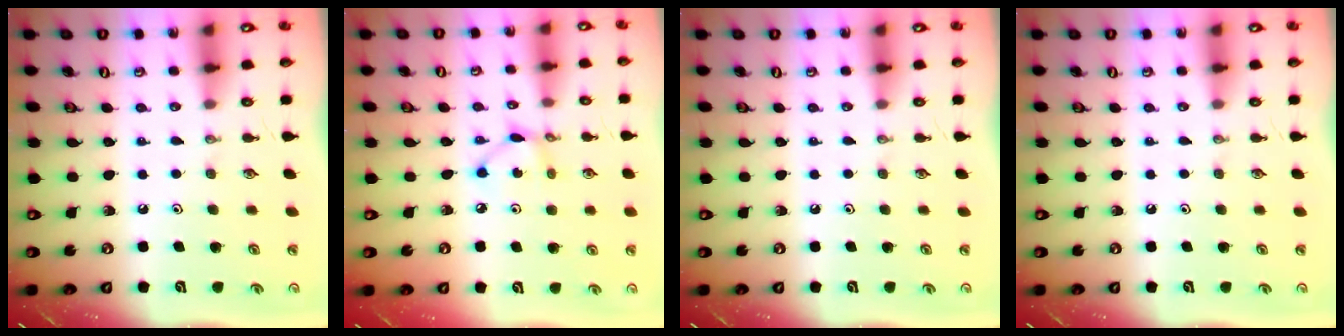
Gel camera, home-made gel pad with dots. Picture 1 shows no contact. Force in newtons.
{"total": 4.7, "press": 4.7, "slide": 0.2}
{"total": 0.0}
{"total": 0.0}